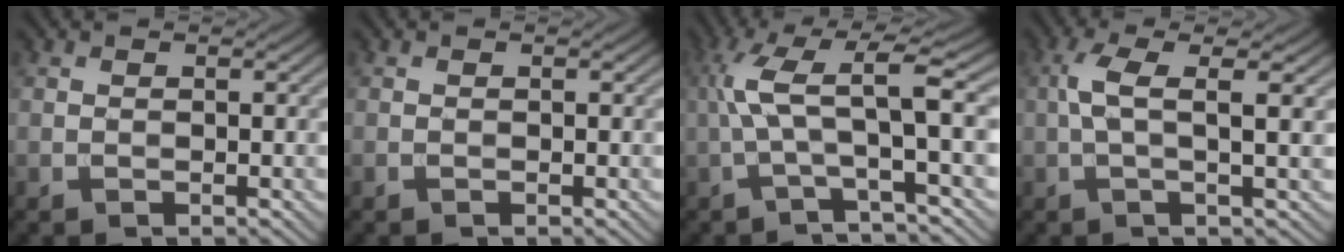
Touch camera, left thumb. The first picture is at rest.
{"total": 0.0}
{"total": 7.4, "force": [-0.2, 0.8, 7.3], "torque": [-0.147, 0.020, -0.012]}
{"total": 4.4, "force": [0.6, 0.9, 4.3], "torque": [-0.084, 0.011, 0.007]}